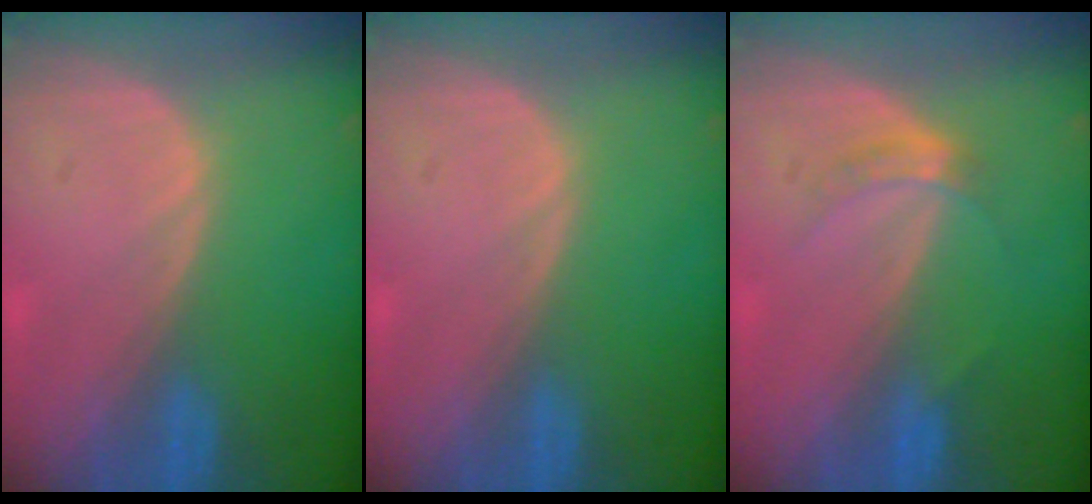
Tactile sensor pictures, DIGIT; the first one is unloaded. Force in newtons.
{"total": 0.0}
{"total": 2.8, "press": 2.5, "slide": 1.3}